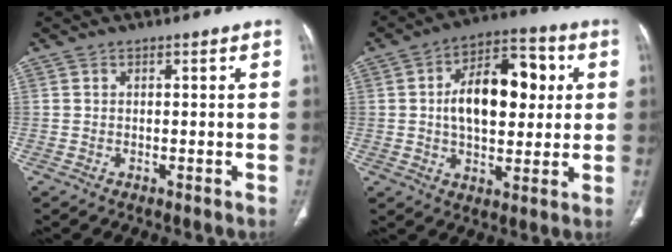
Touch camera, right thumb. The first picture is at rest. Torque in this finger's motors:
{"motor_torque": [-1.03, 1.25, 0.87, 0.70, 0.15]}